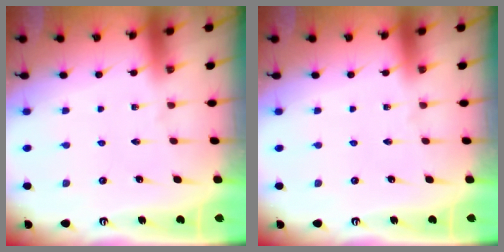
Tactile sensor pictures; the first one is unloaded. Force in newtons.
{"total": 0.0}